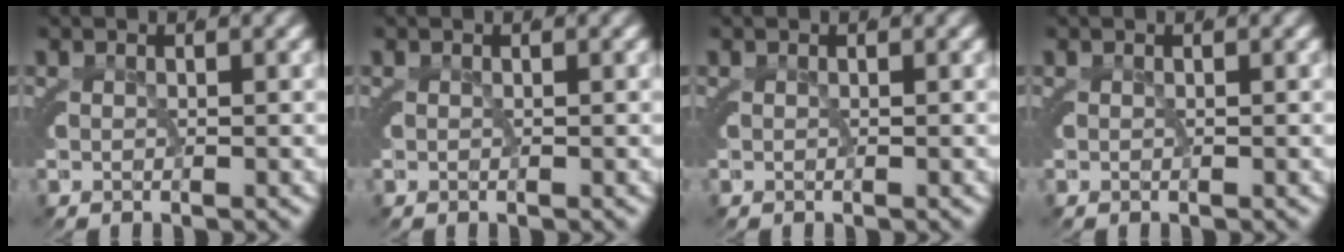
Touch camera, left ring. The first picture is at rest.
{"total": 0.0}
{"total": 0.0}
{"total": 0.0}